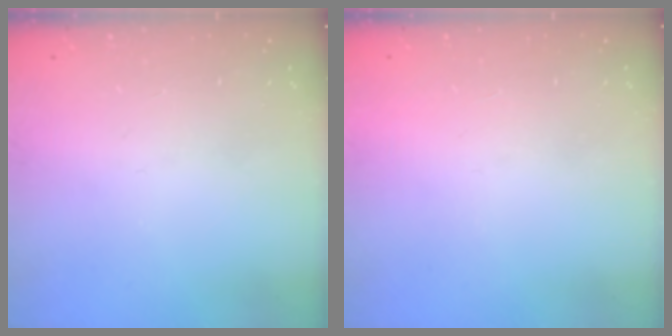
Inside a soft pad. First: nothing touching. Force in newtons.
{"total": 1.5, "press": 1.5, "slide": 0.1}